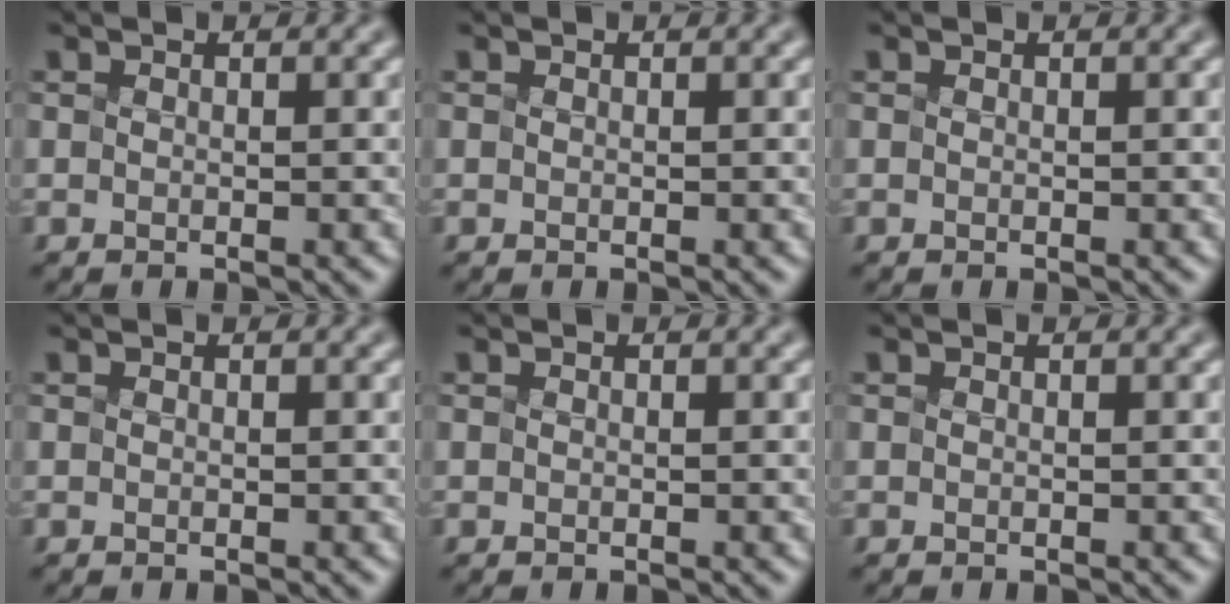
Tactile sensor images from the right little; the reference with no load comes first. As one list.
[{"total": 0.0}, {"total": 0.0}, {"total": 0.0}, {"total": 0.0}, {"total": 0.0}]